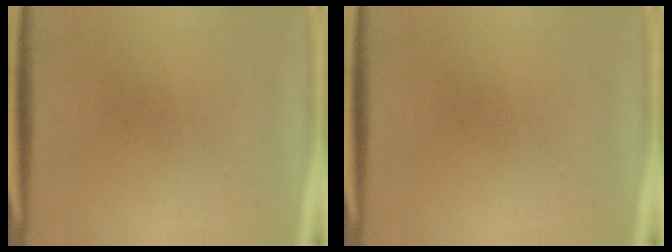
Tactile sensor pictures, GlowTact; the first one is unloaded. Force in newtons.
{"total": 0.0}